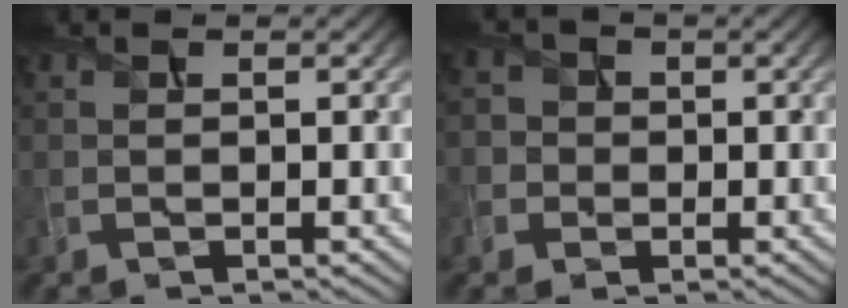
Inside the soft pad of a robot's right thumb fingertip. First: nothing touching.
{"total": 3.4, "force": [-0.3, 3.3, 0.6], "torque": [-0.012, 0.006, -0.028]}